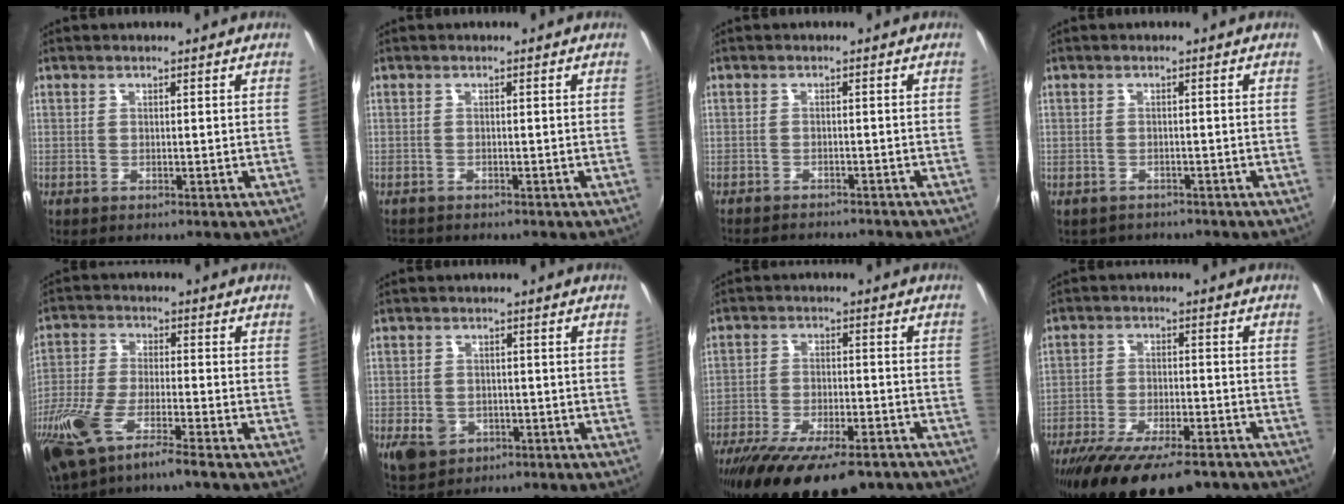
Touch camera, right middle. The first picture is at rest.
{"total": 1.9, "force": [-1.8, 0.6, 0.3], "torque": [-0.012, -0.009, -0.031]}
{"total": 8.8, "force": [-8.1, 1.8, 3.0], "torque": [-0.074, -0.013, -0.117]}
{"total": 3.1, "force": [-2.6, 1.6, 0.3], "torque": [-0.014, -0.010, -0.040]}
{"total": 14.8, "force": [-9.4, 3.0, 11.0], "torque": [-0.244, -0.045, -0.182]}
{"total": 6.2, "force": [-2.4, 4.9, 2.9], "torque": [-0.070, -0.003, -0.033]}
{"total": 20.8, "force": [-15.2, 7.1, 12.2], "torque": [-0.236, -0.049, -0.229]}
{"total": 19.4, "force": [-14.6, 6.1, 11.2], "torque": [-0.219, -0.049, -0.222]}